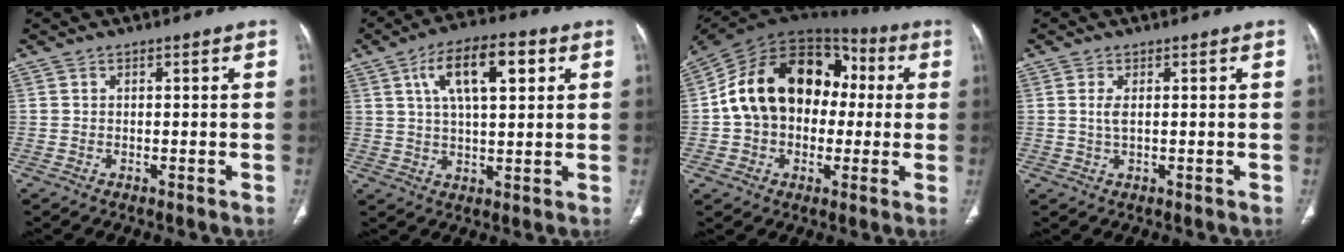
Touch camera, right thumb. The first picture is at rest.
{"total": 12.9, "force": [4.7, 5.3, 10.8], "torque": [-0.170, 0.003, 0.076]}
{"total": 21.7, "force": [1.5, 15.6, 14.9], "torque": [-0.235, 0.047, 0.020]}
{"total": 2.2, "force": [0.4, 0.8, 2.0], "torque": [-0.050, 0.000, 0.014]}